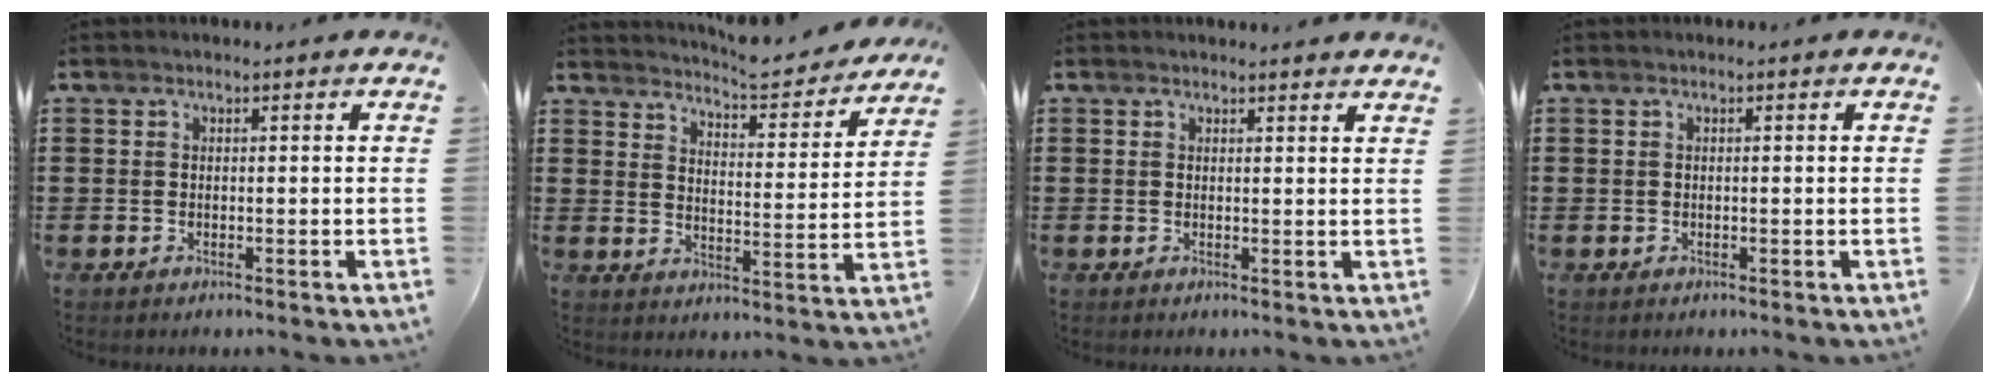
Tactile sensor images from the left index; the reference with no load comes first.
{"total": 5.4, "force": [5.4, -0.1, 0.9], "torque": [-0.031, -0.042, 0.089]}
{"total": 1.4, "force": [1.3, -0.1, 0.2], "torque": [0.001, -0.005, 0.025]}
{"total": 0.0}